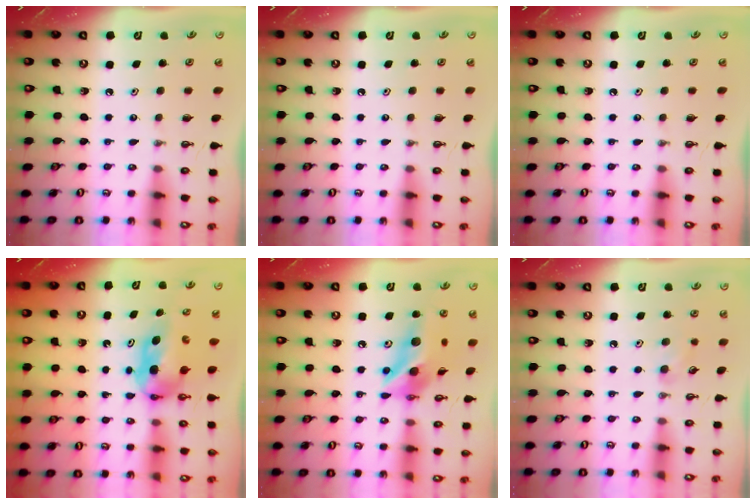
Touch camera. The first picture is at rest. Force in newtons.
{"total": 0.0}
{"total": 0.0}
{"total": 6.4, "press": 4.6, "slide": 4.4}
{"total": 14.1, "press": 14.0, "slide": 1.2}
{"total": 5.7, "press": 5.5, "slide": 1.3}